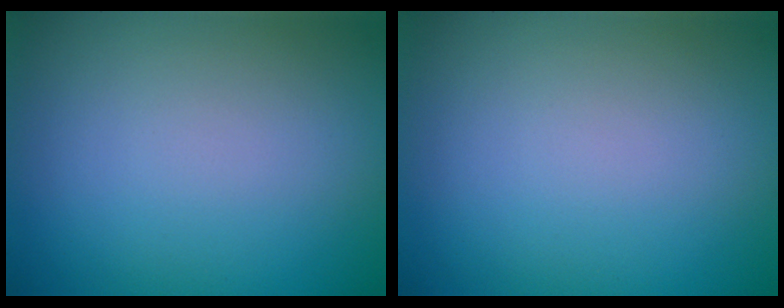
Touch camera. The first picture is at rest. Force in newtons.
{"total": 0.0}